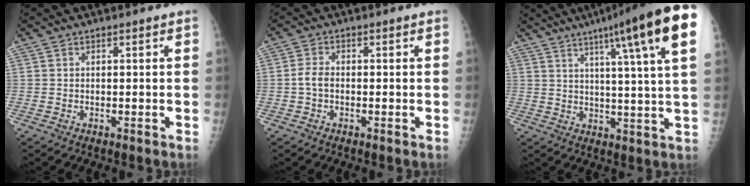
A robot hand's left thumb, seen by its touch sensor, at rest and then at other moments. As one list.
[{"total": 2.7, "force": [-0.5, 1.8, 2.0], "torque": [-0.037, 0.007, -0.014]}, {"total": 19.5, "force": [10.0, 1.2, 16.7], "torque": [-0.234, -0.019, 0.123]}]